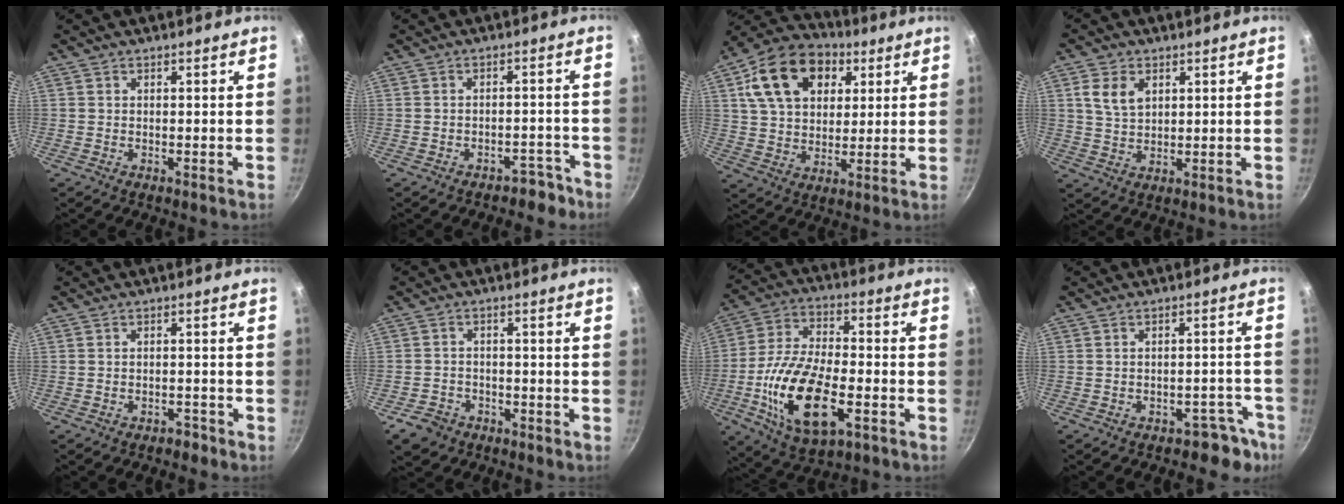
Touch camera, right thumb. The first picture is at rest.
{"total": 4.1, "force": [-3.2, 2.2, 1.2], "torque": [0.015, 0.050, -0.022]}
{"total": 18.8, "force": [6.9, 13.1, 11.6], "torque": [-0.181, 0.004, 0.109]}
{"total": 6.1, "force": [2.2, 4.2, 3.9], "torque": [-0.062, -0.007, 0.043]}
{"total": 1.8, "force": [-1.5, 0.8, 0.5], "torque": [0.006, 0.024, -0.010]}
{"total": 5.2, "force": [-3.2, 3.8, 1.6], "torque": [-0.029, 0.033, -0.046]}
{"total": 19.3, "force": [-5.8, 9.1, 16.0], "torque": [-0.303, 0.016, -0.106]}
{"total": 5.8, "force": [-4.2, 3.5, 1.9], "torque": [0.028, 0.062, -0.034]}